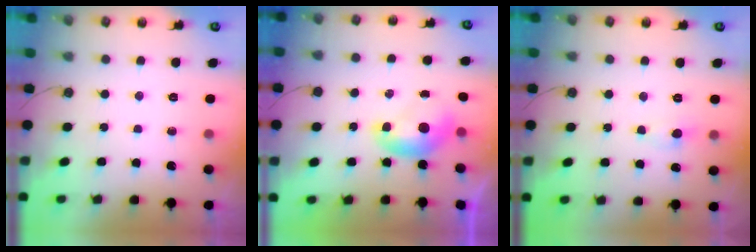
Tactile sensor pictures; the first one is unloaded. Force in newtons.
{"total": 0.0}
{"total": 1.4, "press": 1.2, "slide": 0.6}